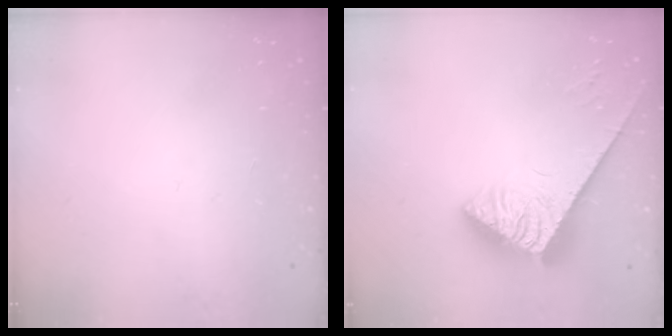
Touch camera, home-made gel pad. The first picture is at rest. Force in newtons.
{"total": 3.9, "press": 3.8, "slide": 0.8}